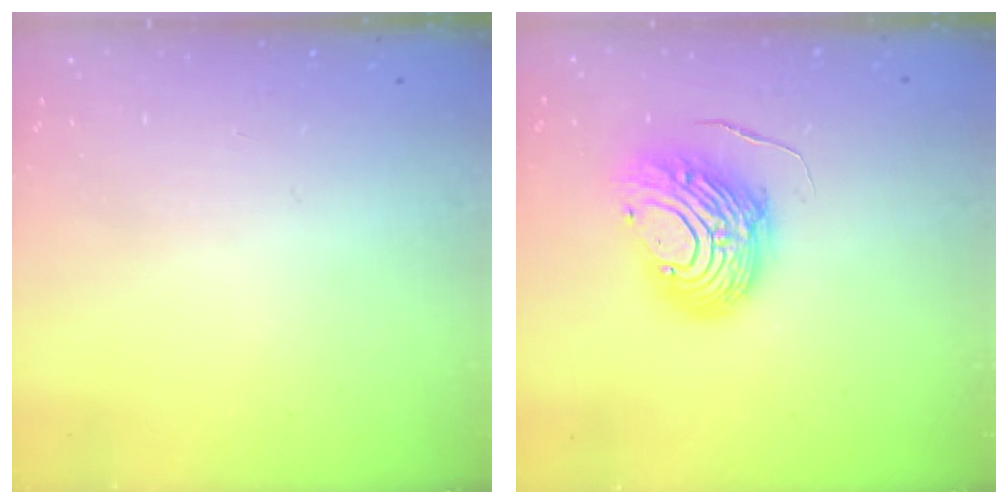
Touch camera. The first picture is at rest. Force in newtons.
{"total": 12.4, "press": 12.3, "slide": 1.0}